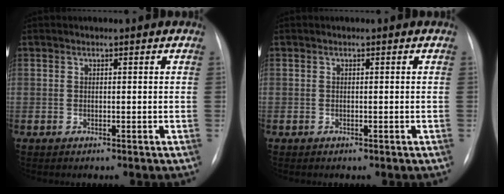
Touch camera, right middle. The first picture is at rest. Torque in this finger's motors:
{"motor_torque": [0.06, -0.06, -0.05, -0.12]}